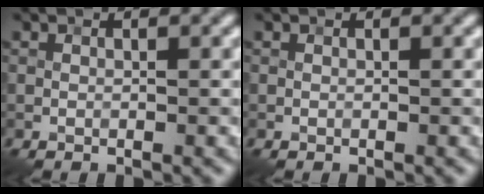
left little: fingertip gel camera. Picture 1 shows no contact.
{"total": 0.0}